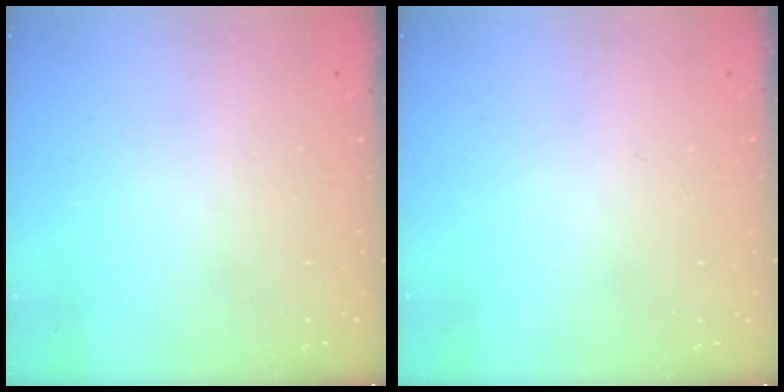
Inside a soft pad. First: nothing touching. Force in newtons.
{"total": 0.0}